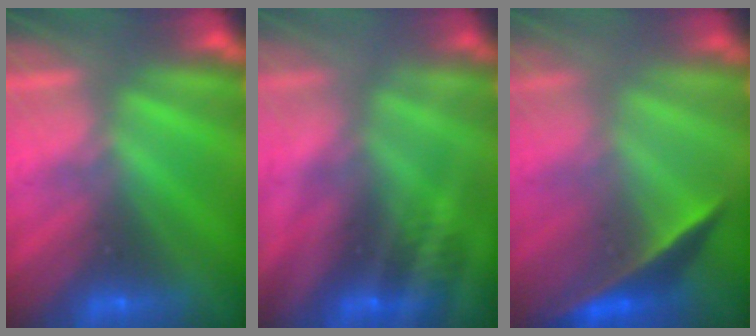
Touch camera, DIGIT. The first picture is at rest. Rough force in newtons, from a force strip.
{"total": 3.3}
{"total": 1.8}